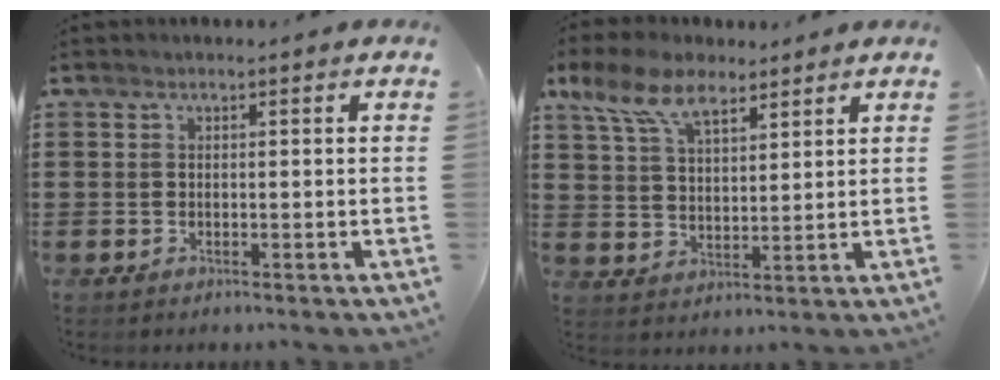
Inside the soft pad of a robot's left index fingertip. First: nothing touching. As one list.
[{"total": 8.6, "force": [6.1, 3.6, 4.9], "torque": [-0.117, -0.004, 0.113]}]